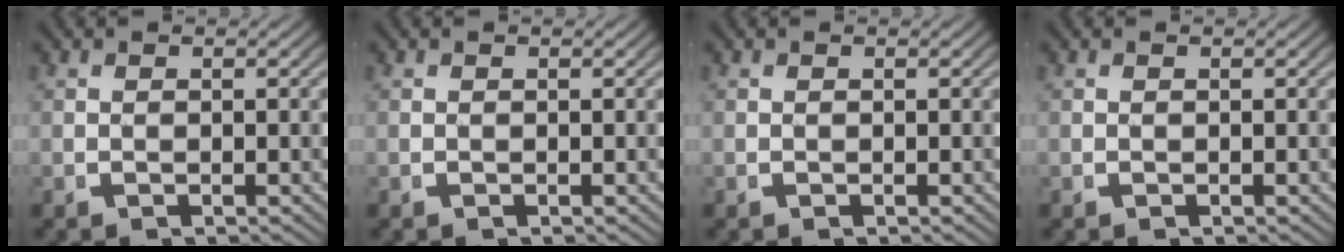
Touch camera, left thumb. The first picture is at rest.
{"total": 0.0}
{"total": 0.0}
{"total": 0.0}